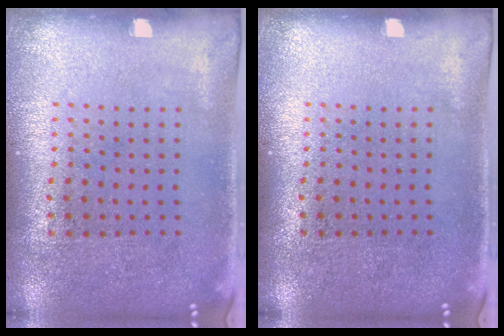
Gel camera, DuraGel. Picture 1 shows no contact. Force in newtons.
{"total": 0.0}